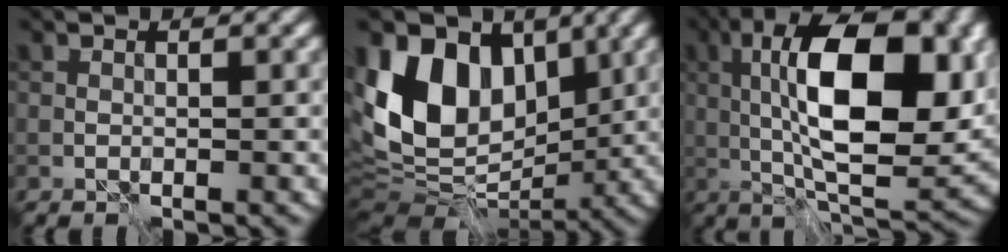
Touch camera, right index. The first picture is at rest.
{"total": 12.8, "force": [3.0, 9.1, 8.5], "torque": [-0.159, 0.015, 0.042]}
{"total": 13.8, "force": [1.8, 5.8, 12.4], "torque": [-0.188, 0.007, 0.025]}